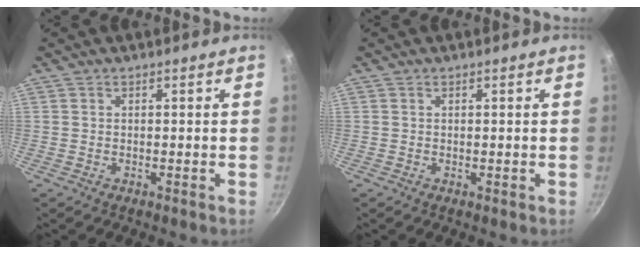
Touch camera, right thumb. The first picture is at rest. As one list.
[{"total": 0.0}]